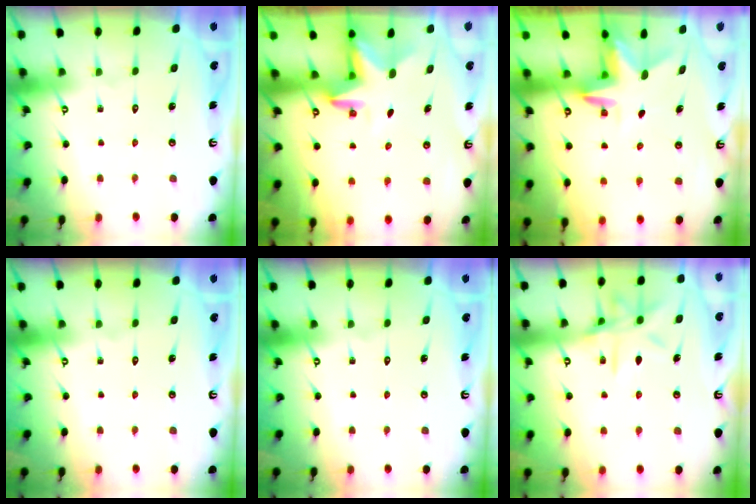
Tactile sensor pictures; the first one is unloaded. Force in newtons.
{"total": 2.8, "press": 2.8, "slide": 0.2}
{"total": 2.9, "press": 2.9, "slide": 0.2}
{"total": 0.0}
{"total": 0.0}
{"total": 12.2, "press": 12.2, "slide": 0.8}